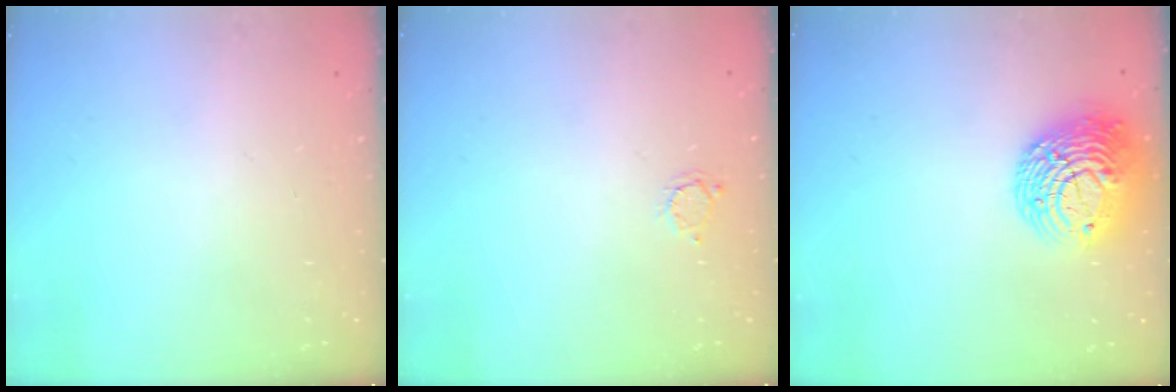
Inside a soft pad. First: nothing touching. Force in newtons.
{"total": 2.8, "press": 2.8, "slide": 0.4}
{"total": 13.9, "press": 13.8, "slide": 1.3}